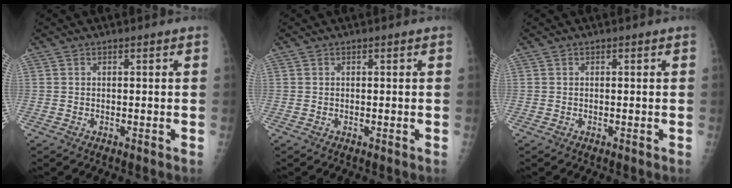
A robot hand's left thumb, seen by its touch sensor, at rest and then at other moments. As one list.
[{"total": 0.0}, {"total": 0.0}]